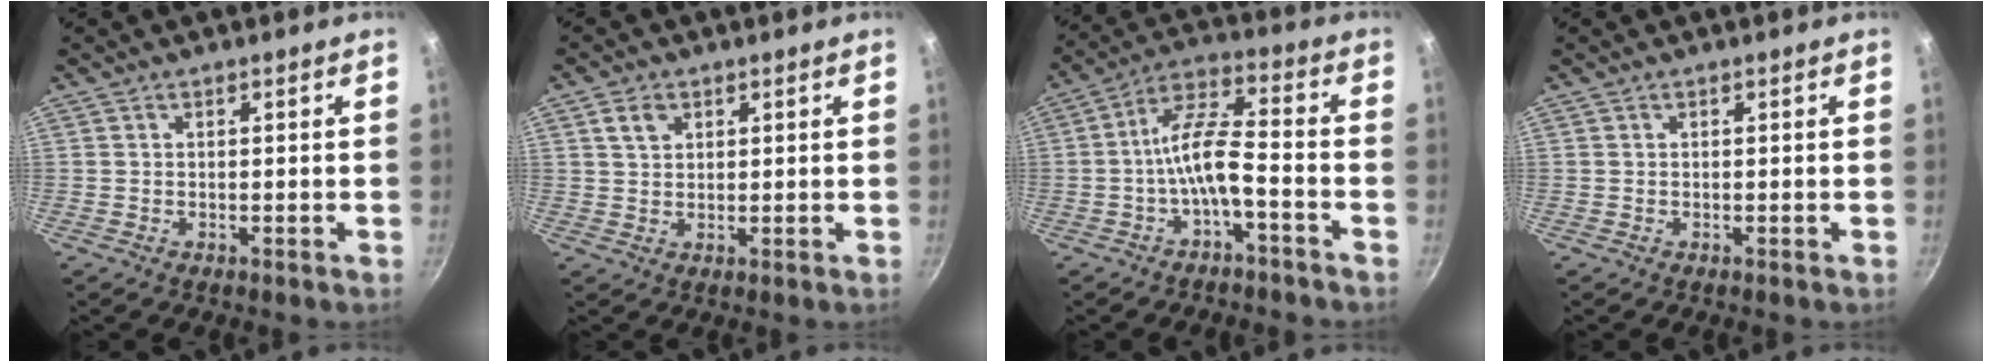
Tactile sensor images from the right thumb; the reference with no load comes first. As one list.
[{"total": 3.4, "force": [1.6, 2.3, 1.8], "torque": [-0.022, -0.001, 0.029]}, {"total": 9.2, "force": [-3.9, 2.9, 7.8], "torque": [-0.157, 0.049, -0.072]}, {"total": 0.0}]